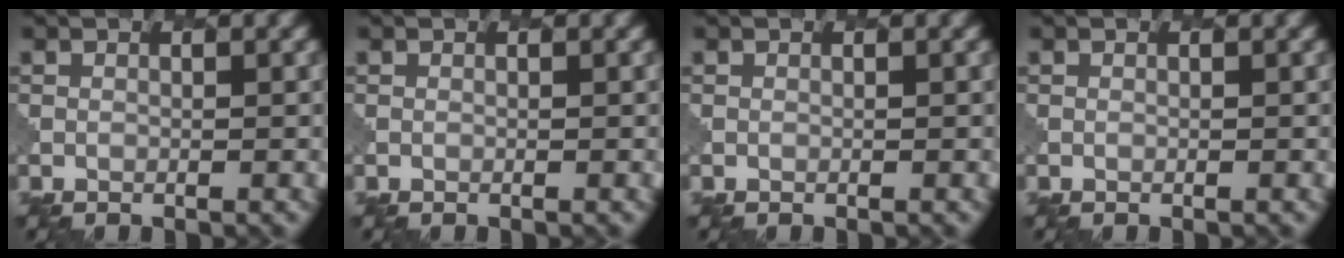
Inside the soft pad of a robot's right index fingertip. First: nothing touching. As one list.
[{"total": 0.0}, {"total": 0.0}, {"total": 0.0}]